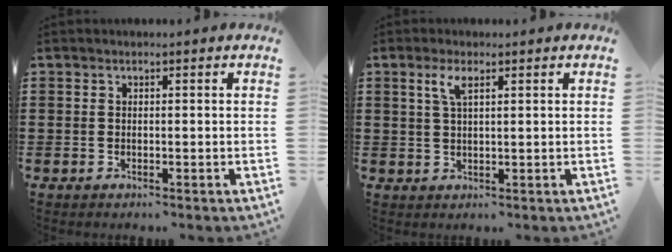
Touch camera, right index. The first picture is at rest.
{"total": 3.1, "force": [1.5, 0.8, 2.6], "torque": [-0.057, 0.007, 0.023]}